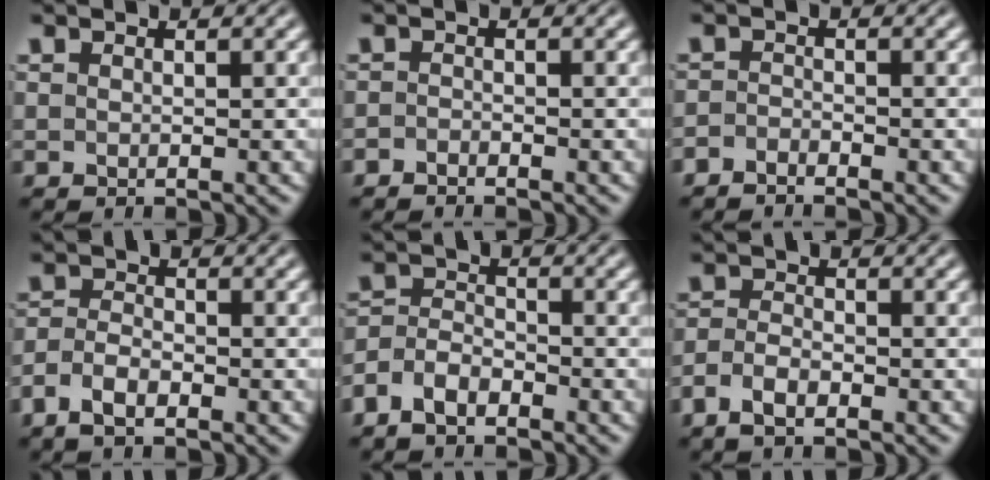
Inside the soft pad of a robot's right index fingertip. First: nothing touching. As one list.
[{"total": 1.3, "force": [-1.3, -0.2, -0.3], "torque": [0.008, -0.010, -0.020]}, {"total": 1.9, "force": [-1.8, -0.1, -0.2], "torque": [0.006, -0.013, -0.031]}, {"total": 2.7, "force": [-1.9, 1.2, 1.4], "torque": [-0.032, -0.012, -0.030]}, {"total": 4.4, "force": [-2.7, 3.0, 1.6], "torque": [-0.032, -0.013, -0.044]}, {"total": 2.4, "force": [-1.8, 0.9, 1.2], "torque": [-0.026, -0.011, -0.030]}]